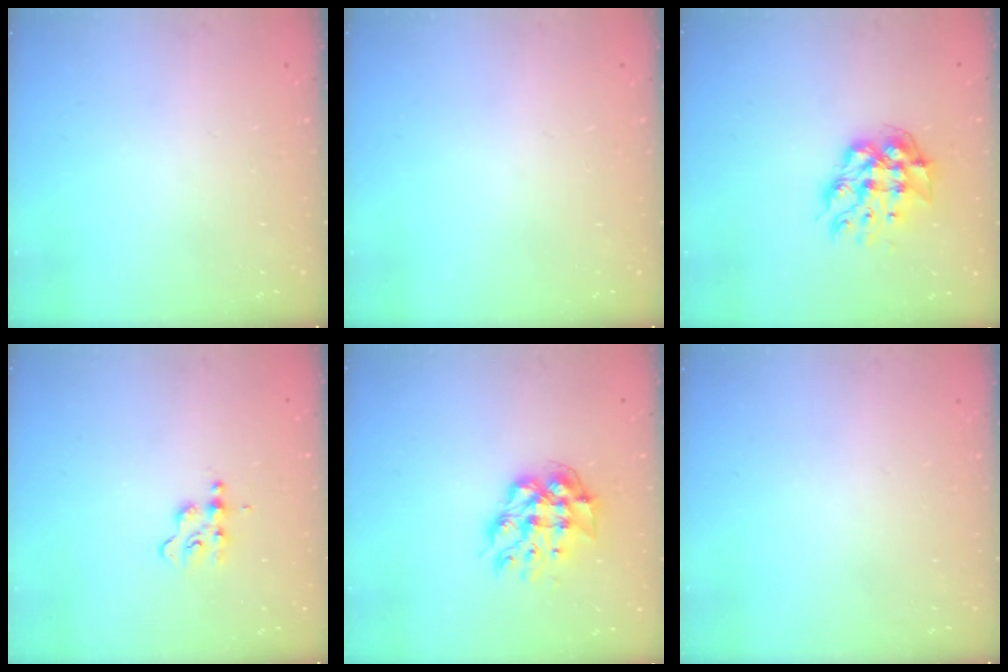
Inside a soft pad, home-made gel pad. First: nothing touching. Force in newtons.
{"total": 0.0}
{"total": 13.5, "press": 13.5, "slide": 1.4}
{"total": 2.8, "press": 2.8, "slide": 0.3}
{"total": 13.5, "press": 13.5, "slide": 1.4}
{"total": 0.0}